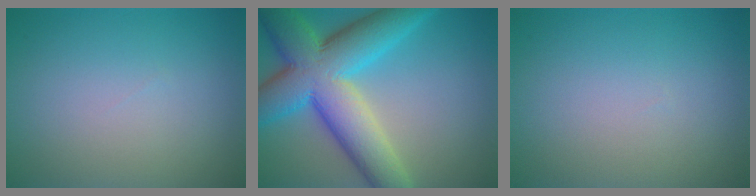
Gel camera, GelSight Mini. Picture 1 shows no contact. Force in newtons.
{"total": 10.7, "press": 10.7, "slide": 0.8}
{"total": 0.0}